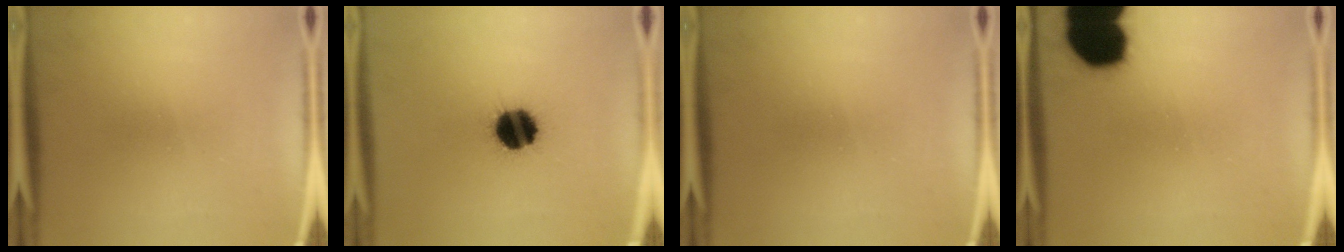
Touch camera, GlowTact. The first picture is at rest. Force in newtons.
{"total": 13.7}
{"total": 0.0}
{"total": 17.4}